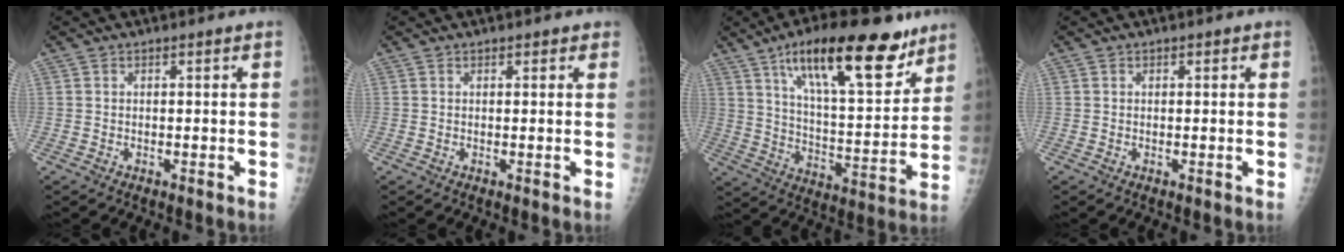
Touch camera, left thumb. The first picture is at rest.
{"total": 1.2, "force": [0.7, 0.8, 0.5], "torque": [0.010, -0.001, 0.003]}
{"total": 23.6, "force": [14.3, 7.9, 17.0], "torque": [-0.233, -0.051, 0.233]}
{"total": 0.8, "force": [0.2, 0.7, 0.4], "torque": [0.007, 0.002, -0.002]}